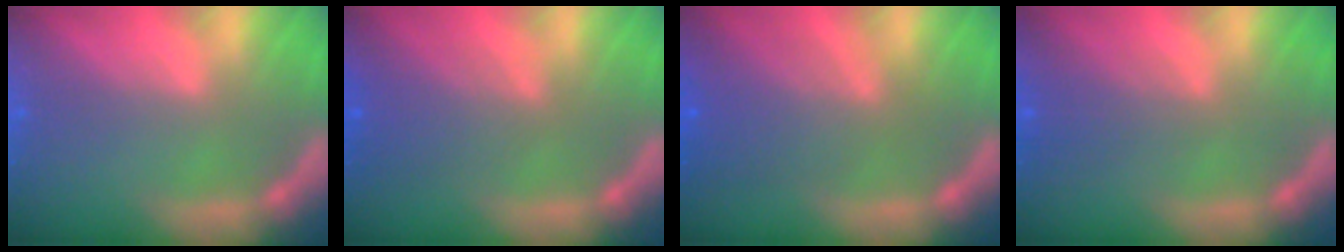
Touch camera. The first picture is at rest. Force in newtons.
{"total": 4.1}
{"total": 5.5}
{"total": 3.0}